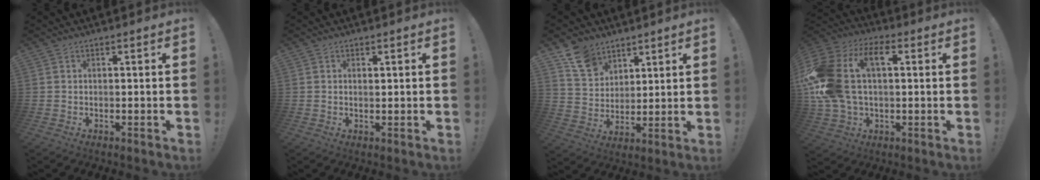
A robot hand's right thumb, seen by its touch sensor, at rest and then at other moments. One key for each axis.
{"total": 0.9, "fx": 0.7, "fy": 0.3, "fz": 0.5, "tx": -0.002, "ty": -0.002, "tz": 0.012}
{"total": 10.9, "fx": 7.7, "fy": 7.1, "fz": 3.0, "tx": -0.050, "ty": -0.050, "tz": 0.151}
{"total": 20.4, "fx": 3.2, "fy": 13.4, "fz": 15.1, "tx": -0.309, "ty": 0.007, "tz": 0.055}